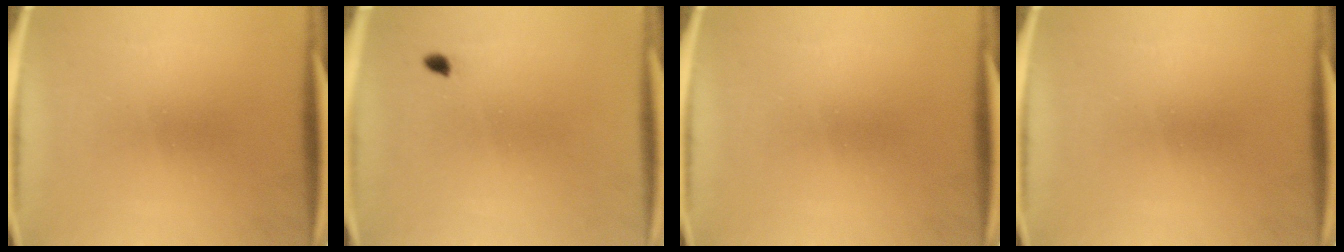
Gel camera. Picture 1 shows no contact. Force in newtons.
{"total": 0.9}
{"total": 0.0}
{"total": 0.0}